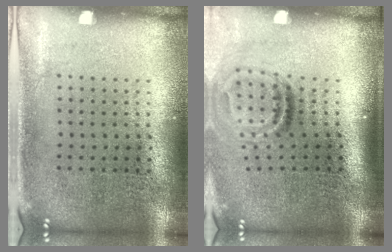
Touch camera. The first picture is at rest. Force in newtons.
{"total": 1.8, "press": 1.0, "slide": 1.5}